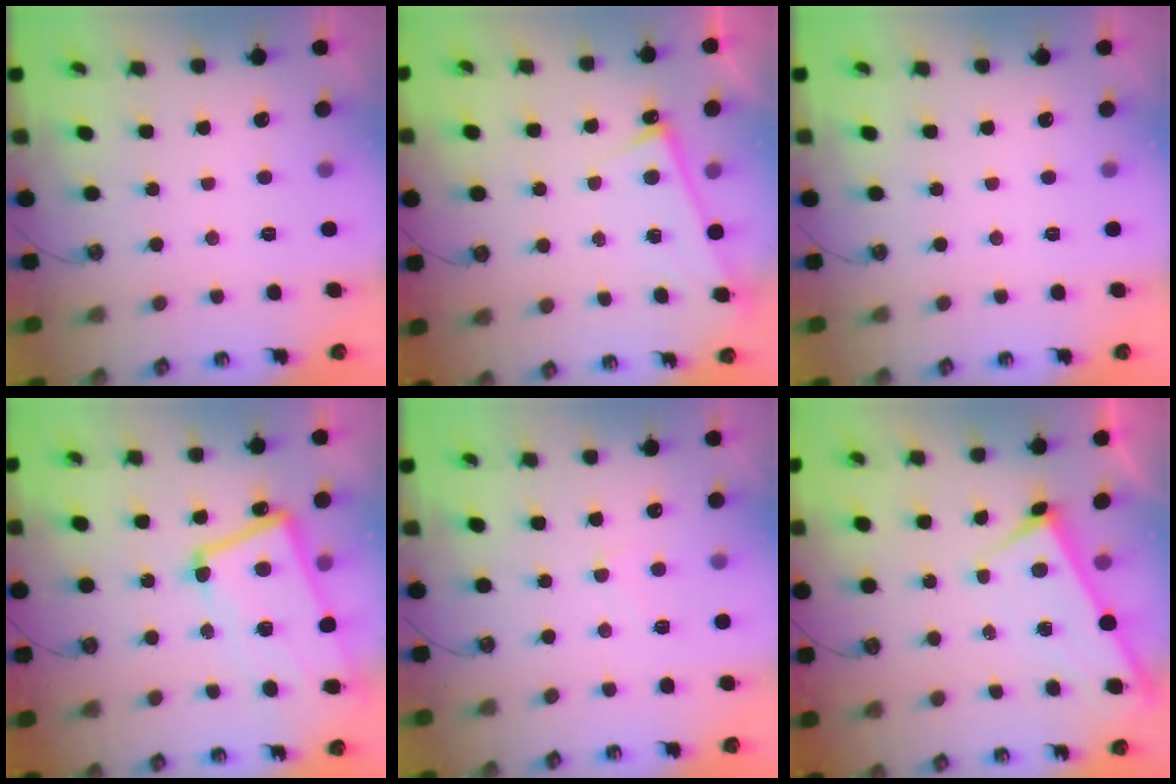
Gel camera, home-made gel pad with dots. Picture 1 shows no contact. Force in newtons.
{"total": 4.2, "press": 4.2, "slide": 0.4}
{"total": 0.0}
{"total": 8.9, "press": 8.7, "slide": 2.2}
{"total": 1.5, "press": 1.4, "slide": 0.5}
{"total": 1.7, "press": 1.7, "slide": 0.1}